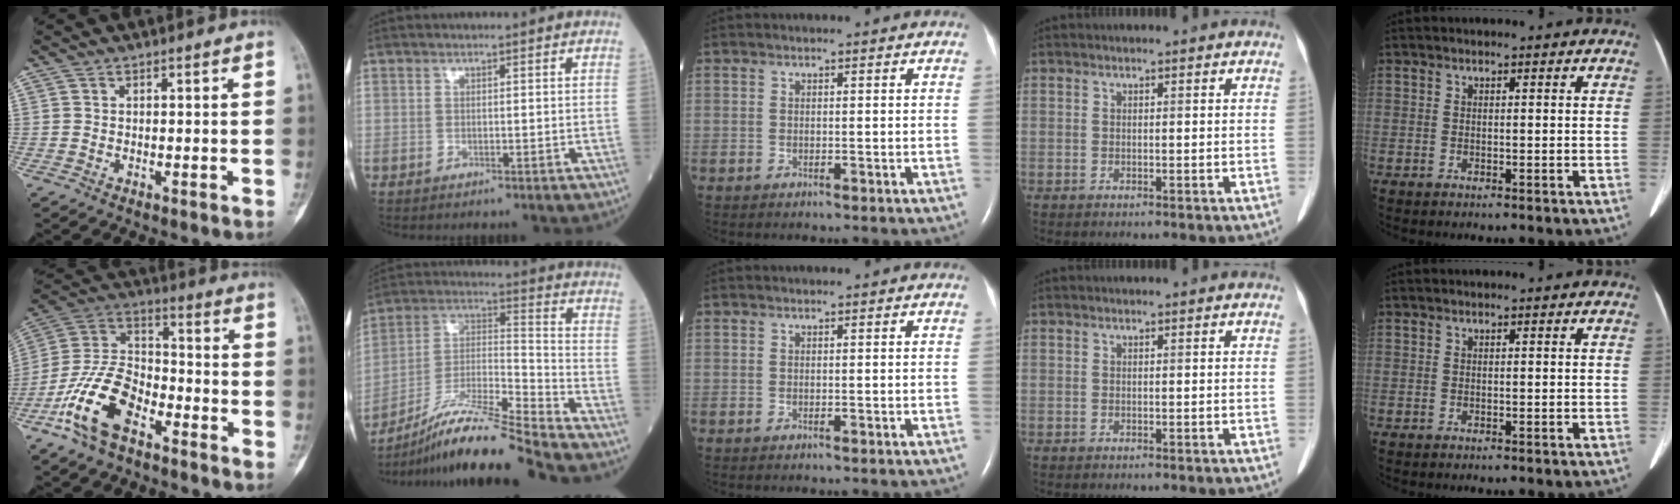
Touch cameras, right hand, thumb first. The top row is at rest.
{"thumb": {"total": 15.5, "force": [-8.1, 8.0, 10.5], "torque": [-0.205, 0.052, -0.163]}, "index": {"total": 17.0, "force": [-14.7, -1.3, 8.5], "torque": [-0.164, 0.003, -0.266]}}